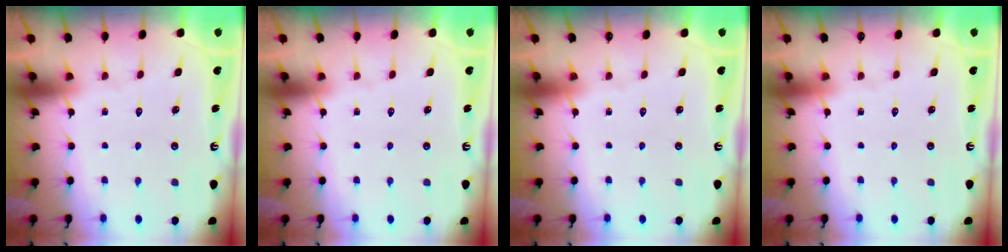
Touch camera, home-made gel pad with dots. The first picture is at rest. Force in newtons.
{"total": 0.0}
{"total": 0.0}
{"total": 0.0}